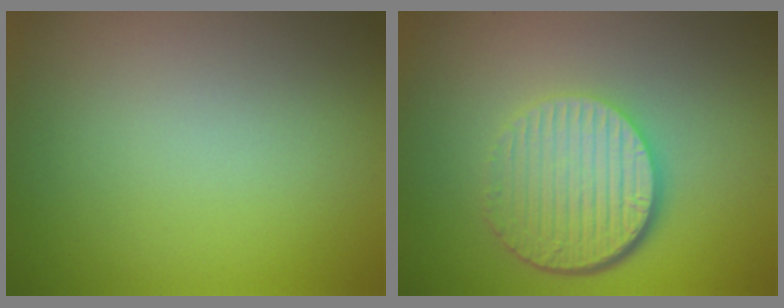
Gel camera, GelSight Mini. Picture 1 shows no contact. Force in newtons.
{"total": 6.3, "press": 4.3, "slide": 4.6}